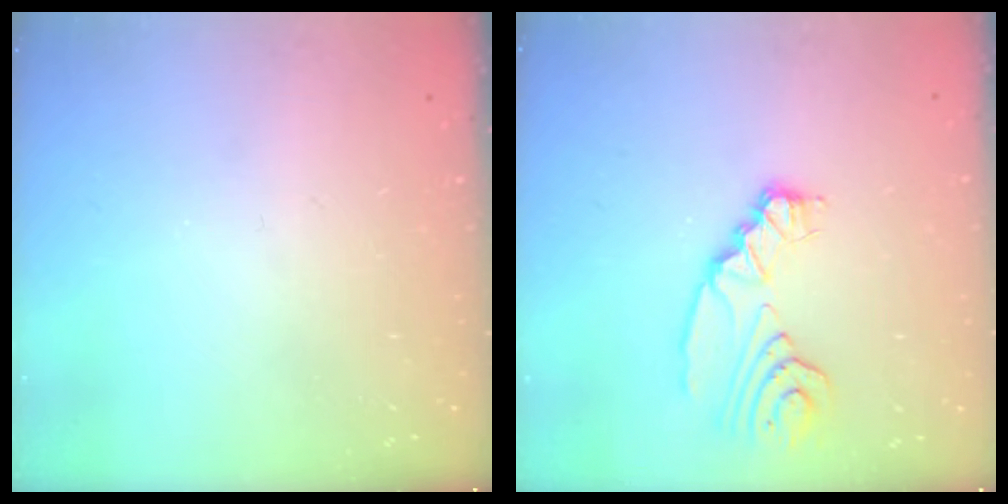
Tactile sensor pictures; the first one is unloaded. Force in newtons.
{"total": 8.7, "press": 8.6, "slide": 0.9}